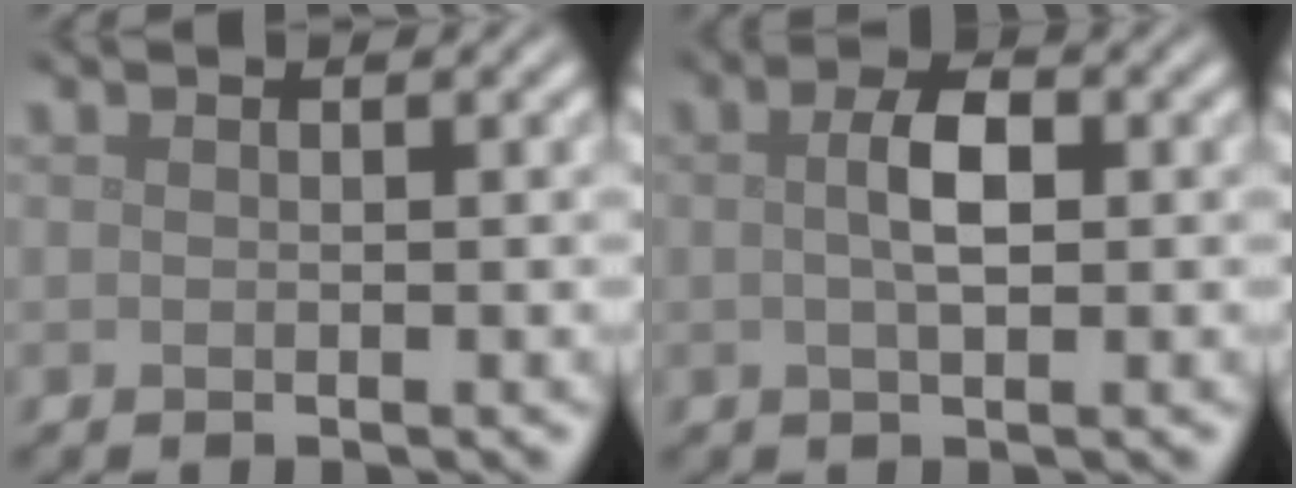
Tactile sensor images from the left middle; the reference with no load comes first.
{"total": 2.9, "force": [0.3, 1.1, 2.6], "torque": [-0.052, 0.004, 0.001]}